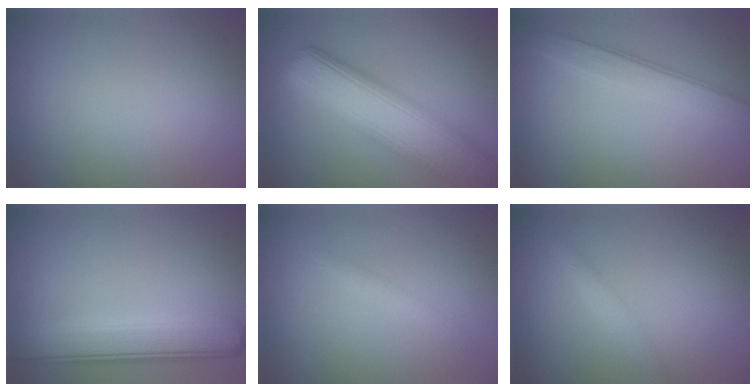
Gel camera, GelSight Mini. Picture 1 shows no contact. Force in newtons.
{"total": 9.9, "press": 9.9, "slide": 0.5}
{"total": 3.3, "press": 3.3, "slide": 0.1}
{"total": 5.3, "press": 5.3, "slide": 0.4}
{"total": 1.1, "press": 1.1, "slide": 0.1}
{"total": 1.5, "press": 1.5, "slide": 0.1}